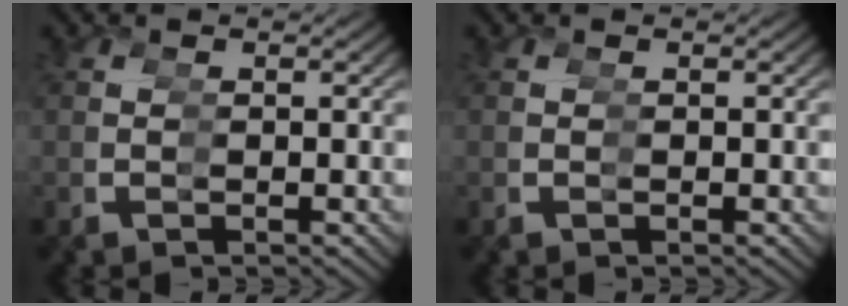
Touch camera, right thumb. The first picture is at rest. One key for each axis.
{"total": 0.0}